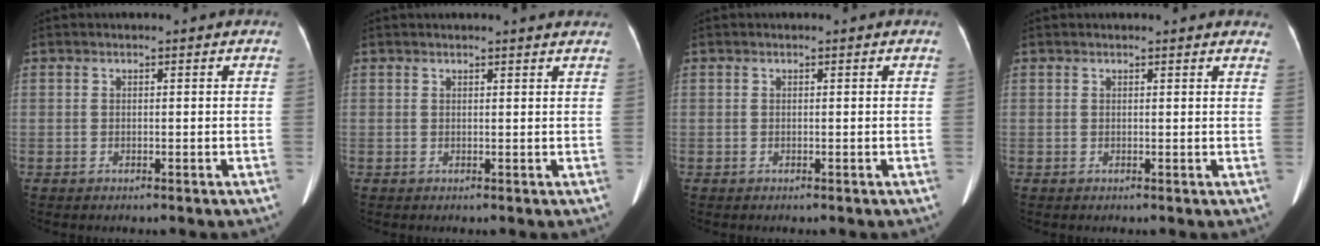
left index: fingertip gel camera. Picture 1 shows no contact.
{"total": 4.3, "force": [4.0, 0.0, 1.5], "torque": [-0.018, 0.015, 0.037]}
{"total": 0.0}
{"total": 7.6, "force": [7.0, 1.7, 2.3], "torque": [-0.013, 0.014, 0.061]}